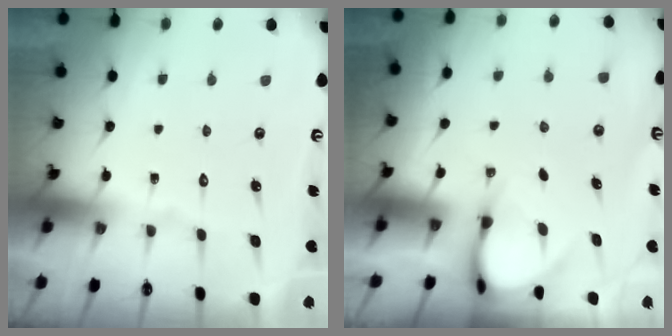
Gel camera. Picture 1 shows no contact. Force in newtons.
{"total": 4.0, "press": 4.0, "slide": 0.4}